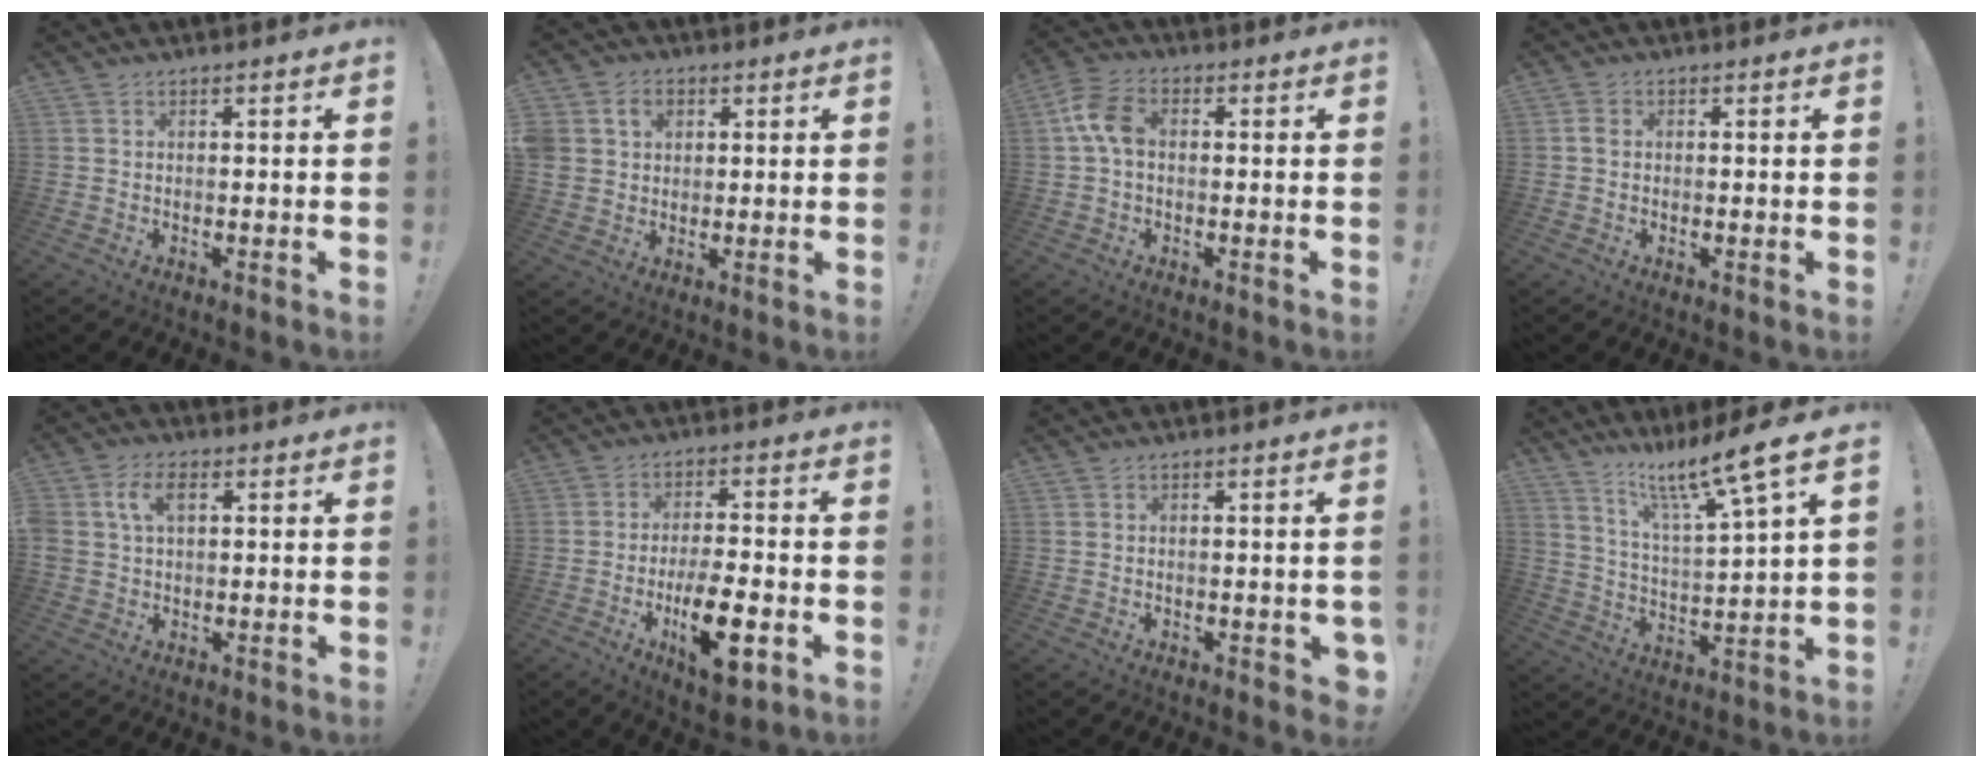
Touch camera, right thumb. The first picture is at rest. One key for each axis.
{"total": 6.9, "fx": 2.4, "fy": 5.8, "fz": 2.9, "tx": -0.056, "ty": 0.000, "tz": 0.046}
{"total": 7.5, "fx": 0.3, "fy": 4.8, "fz": 5.7, "tx": -0.124, "ty": 0.014, "tz": 0.008}
{"total": 1.6, "fx": 0.0, "fy": 1.3, "fz": 0.8, "tx": -0.012, "ty": 0.004, "tz": 0.001}
{"total": 6.8, "fx": 1.9, "fy": 4.5, "fz": 4.8, "tx": -0.098, "ty": 0.012, "tz": 0.035}
{"total": 12.8, "fx": -4.9, "fy": 4.1, "fz": 11.1, "tx": -0.180, "ty": 0.008, "tz": -0.079}
{"total": 1.5, "fx": -0.2, "fy": 1.2, "fz": 0.9, "tx": -0.008, "ty": 0.002, "tz": -0.002}
{"total": 13.2, "fx": 9.9, "fy": -0.2, "fz": 8.8, "tx": -0.156, "ty": -0.069, "tz": 0.150}